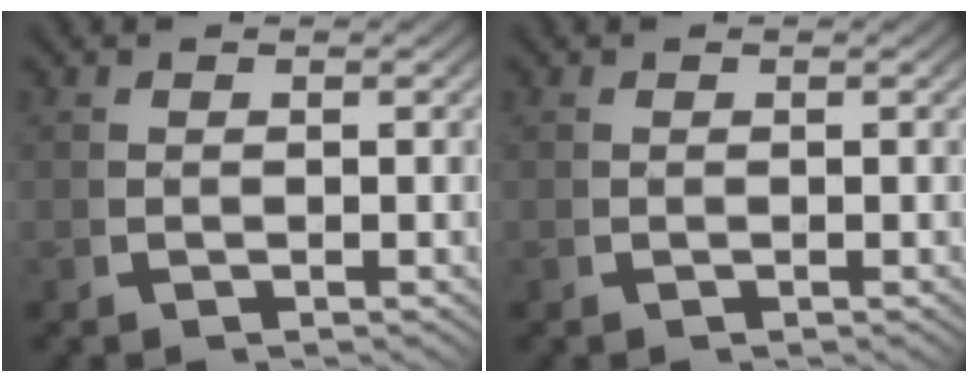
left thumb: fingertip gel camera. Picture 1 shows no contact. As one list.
[{"total": 0.0}]